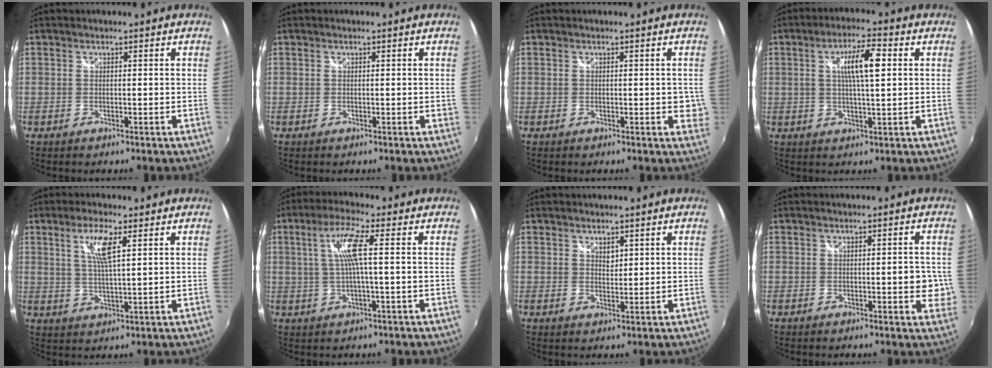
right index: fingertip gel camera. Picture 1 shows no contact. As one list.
[{"total": 0.5, "force": [0.1, 0.3, 0.5], "torque": [-0.002, 0.002, 0.001]}, {"total": 2.8, "force": [0.1, 1.6, 2.4], "torque": [-0.019, 0.002, 0.003]}, {"total": 7.9, "force": [1.8, 1.5, 7.5], "torque": [-0.130, 0.007, 0.031]}, {"total": 6.1, "force": [2.6, 0.8, 5.4], "torque": [-0.106, -0.002, 0.050]}, {"total": 6.9, "force": [1.0, 0.0, 6.9], "torque": [-0.133, 0.003, 0.023]}, {"total": 1.8, "force": [1.3, 1.0, 0.8], "torque": [-0.009, 0.000, 0.023]}, {"total": 4.8, "force": [-0.2, 2.1, 4.4], "torque": [-0.047, -0.002, -0.001]}]